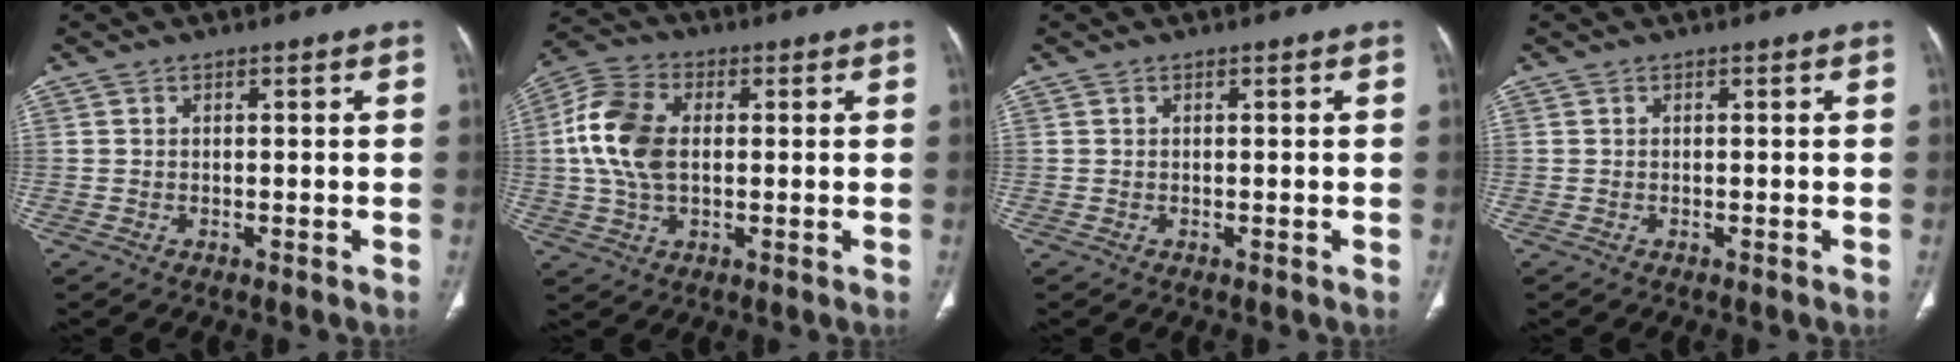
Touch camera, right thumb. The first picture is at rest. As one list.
[{"total": 11.9, "force": [1.1, 7.5, 9.2], "torque": [-0.193, 0.016, 0.016]}, {"total": 0.0}, {"total": 0.0}]